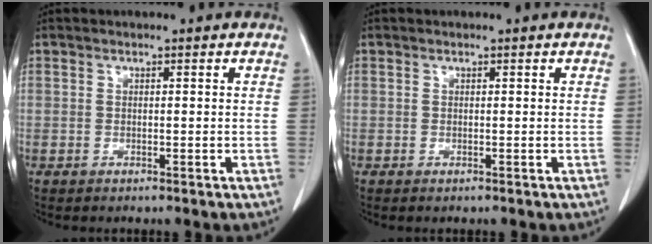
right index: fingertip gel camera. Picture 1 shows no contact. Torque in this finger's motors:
{"motor_torque": [0.06, -0.03, -0.02, 0.01]}